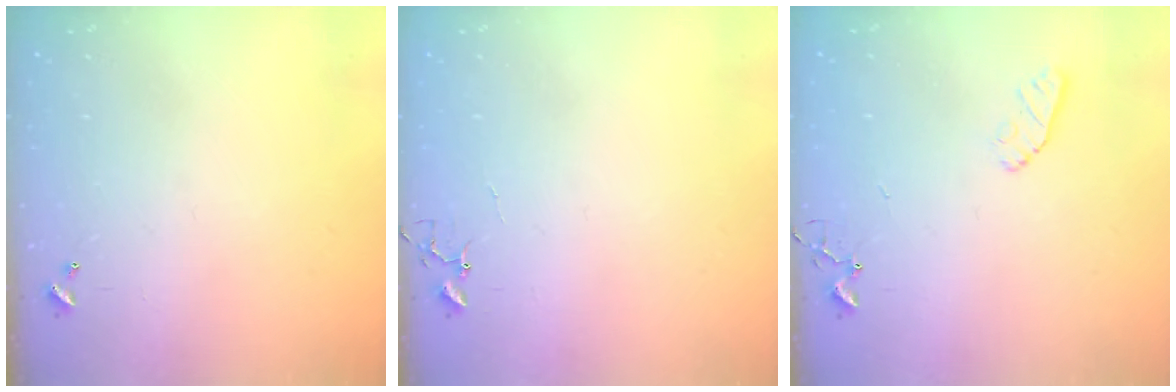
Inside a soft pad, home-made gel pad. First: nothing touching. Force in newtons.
{"total": 4.0, "press": 4.0, "slide": 0.3}
{"total": 7.2, "press": 7.1, "slide": 0.8}